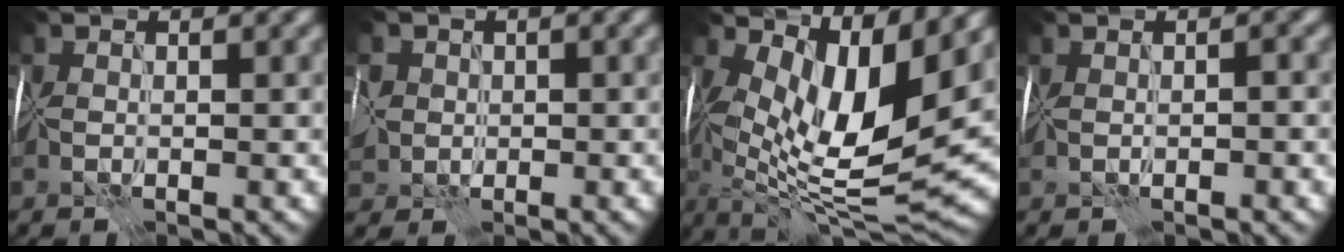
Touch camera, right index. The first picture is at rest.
{"total": 5.7, "force": [0.0, 4.9, 2.8], "torque": [-0.067, 0.014, -0.019]}
{"total": 12.5, "force": [3.3, 5.0, 11.0], "torque": [-0.180, -0.011, 0.059]}
{"total": 1.7, "force": [0.0, 0.4, 1.7], "torque": [-0.023, 0.003, 0.000]}